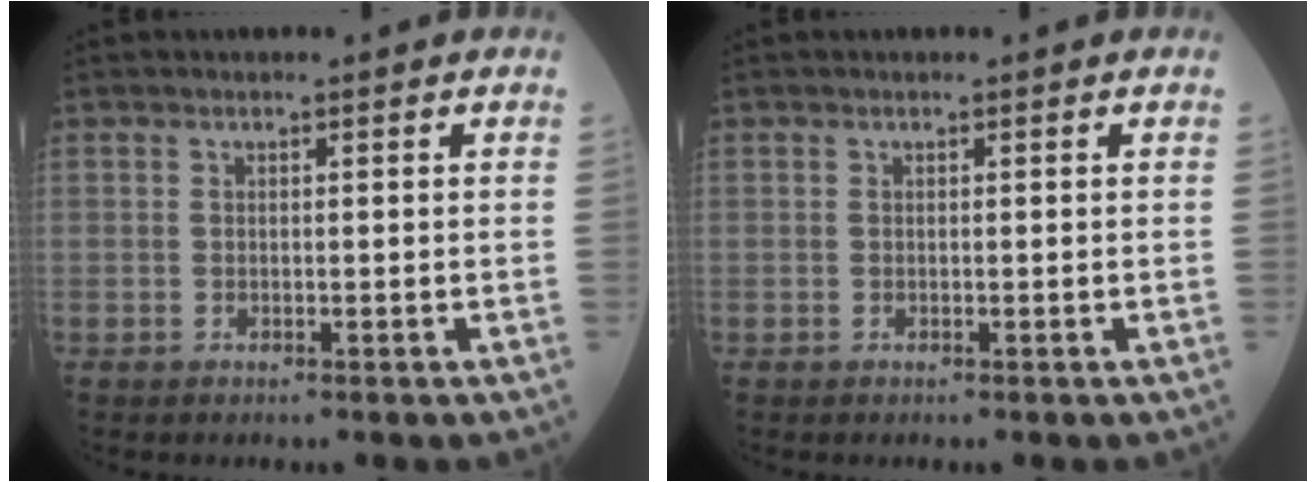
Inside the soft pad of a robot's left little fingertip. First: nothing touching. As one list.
[{"total": 0.0}]